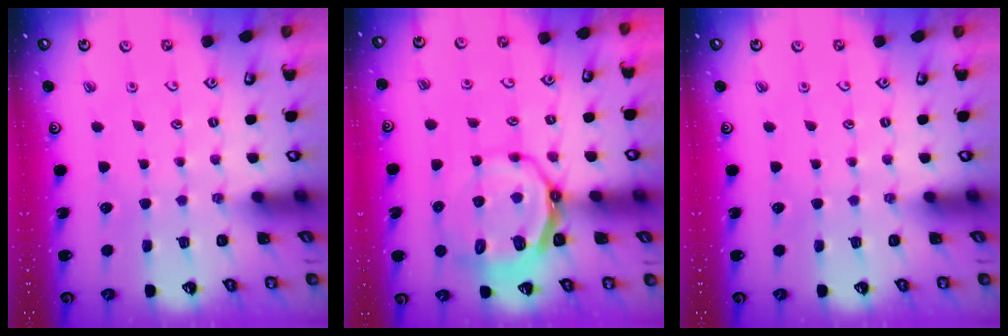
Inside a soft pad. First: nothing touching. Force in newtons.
{"total": 11.2, "press": 10.7, "slide": 3.4}
{"total": 0.0}